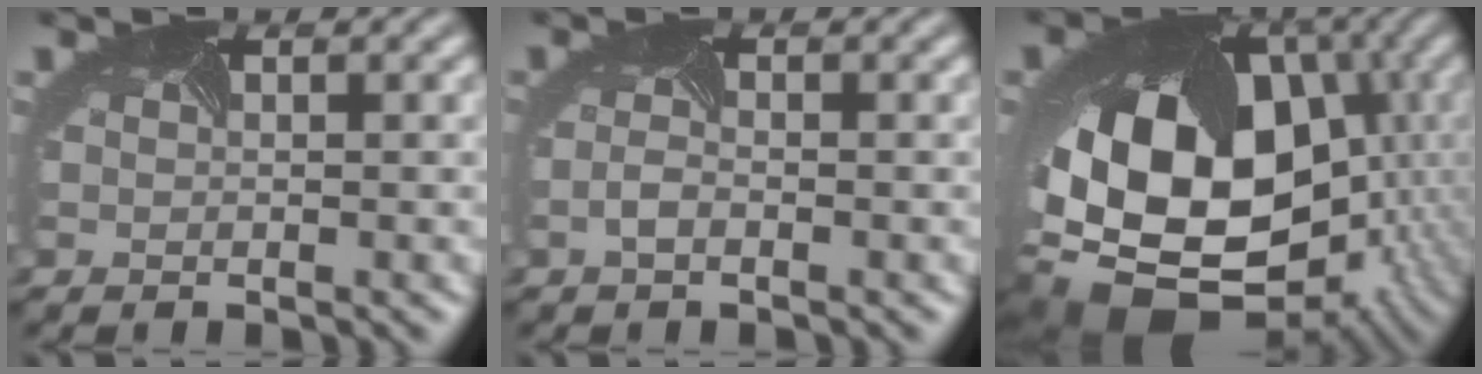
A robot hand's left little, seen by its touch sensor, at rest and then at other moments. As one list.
[{"total": 0.8, "force": [-0.7, 0.1, 0.4], "torque": [-0.021, -0.001, -0.014]}, {"total": 19.7, "force": [-3.8, 14.7, 12.6], "torque": [-0.251, -0.044, -0.034]}]